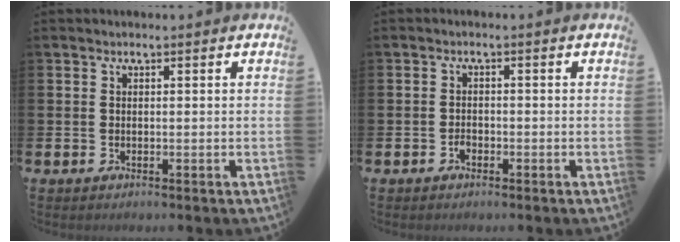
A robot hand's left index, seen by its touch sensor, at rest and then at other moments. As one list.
[{"total": 1.2, "force": [-0.7, 0.8, 0.5], "torque": [-0.005, -0.002, -0.016]}]